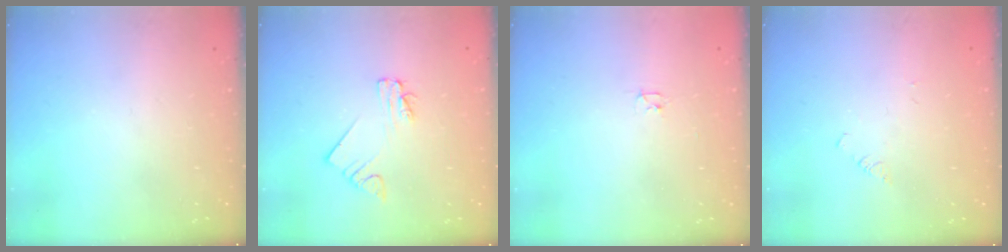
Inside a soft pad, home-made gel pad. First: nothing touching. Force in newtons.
{"total": 2.0, "press": 2.0, "slide": 0.1}
{"total": 2.4, "press": 2.3, "slide": 0.4}
{"total": 1.0, "press": 0.9, "slide": 0.2}